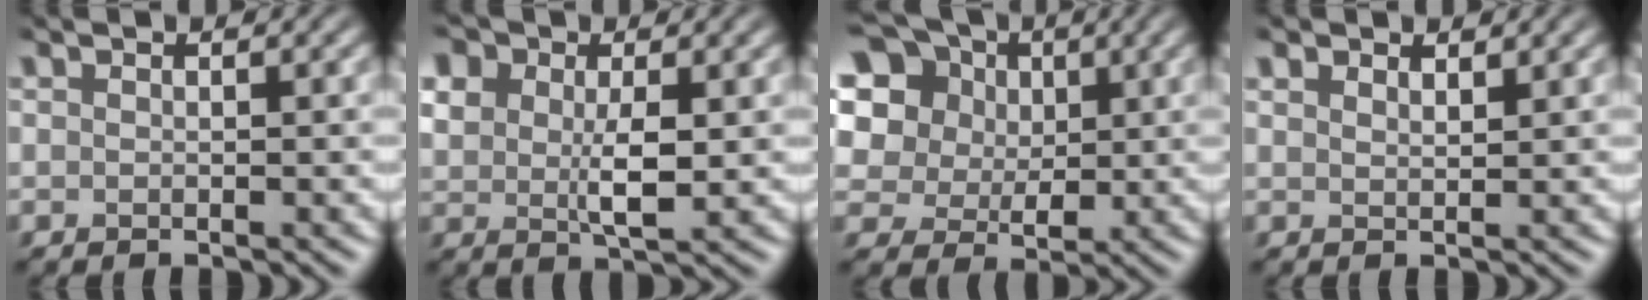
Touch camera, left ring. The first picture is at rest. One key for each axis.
{"total": 5.7, "fx": 1.0, "fy": 3.7, "fz": 4.2, "tx": -0.087, "ty": -0.006, "tz": 0.021}
{"total": 15.0, "fx": 7.2, "fy": 11.4, "fz": 6.6, "tx": -0.179, "ty": 0.038, "tz": 0.134}
{"total": 1.5, "fx": 1.3, "fy": 0.5, "fz": 0.5, "tx": -0.013, "ty": -0.001, "tz": 0.024}